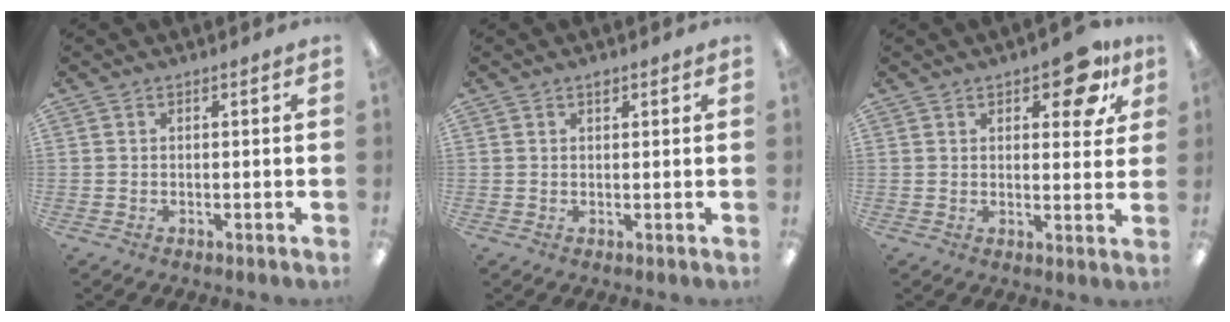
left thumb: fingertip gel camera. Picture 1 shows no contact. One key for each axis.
{"total": 0.9, "fx": 0.7, "fy": 0.4, "fz": 0.3, "tx": 0.000, "ty": -0.004, "tz": 0.011}
{"total": 9.7, "fx": 5.7, "fy": 4.2, "fz": 6.6, "tx": -0.068, "ty": -0.025, "tz": 0.090}